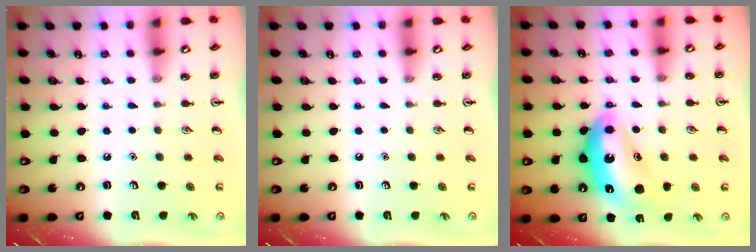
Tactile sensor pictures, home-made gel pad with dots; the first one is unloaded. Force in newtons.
{"total": 0.0}
{"total": 15.0, "press": 15.0, "slide": 0.8}